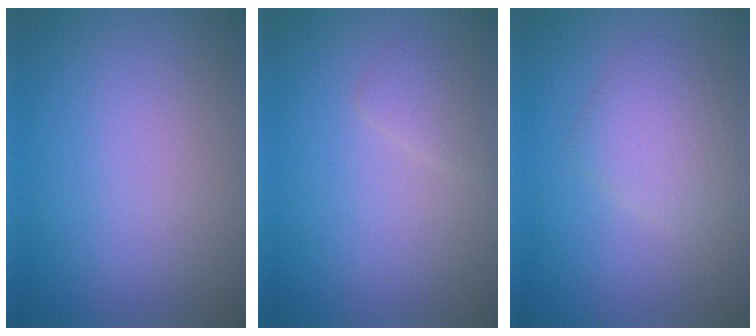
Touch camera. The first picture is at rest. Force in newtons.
{"total": 1.2, "press": 1.2, "slide": 0.1}
{"total": 2.8, "press": 2.8, "slide": 0.1}